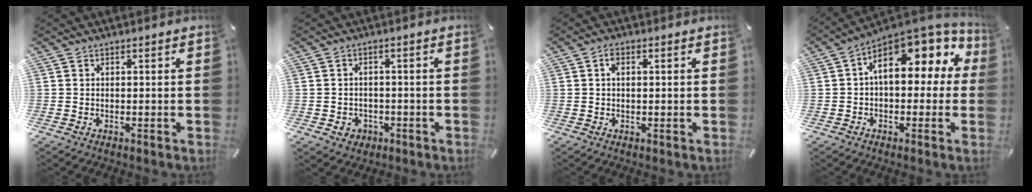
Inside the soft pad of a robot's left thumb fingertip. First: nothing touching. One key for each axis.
{"total": 3.3, "fx": -1.0, "fy": 3.0, "fz": 0.9, "tx": -0.007, "ty": 0.000, "tz": -0.019}
{"total": 1.8, "fx": 0.5, "fy": 0.9, "fz": 1.5, "tx": -0.031, "ty": 0.006, "tz": 0.007}
{"total": 12.1, "fx": 5.2, "fy": 6.8, "fz": 8.6, "tx": -0.129, "ty": -0.036, "tz": 0.094}